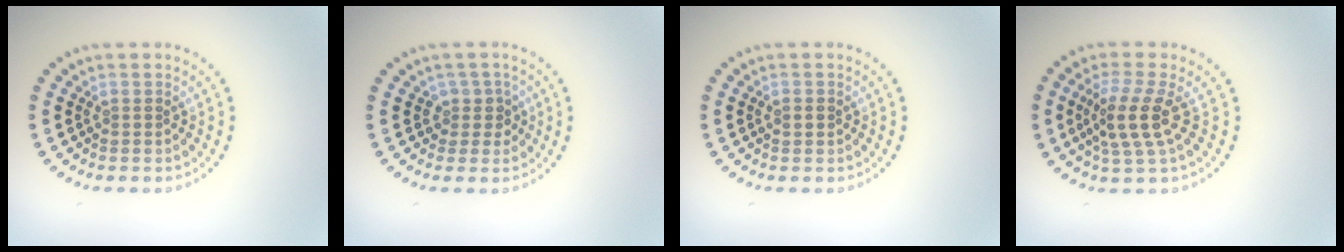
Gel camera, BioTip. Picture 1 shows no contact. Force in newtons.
{"total": 1.9, "press": 1.4, "slide": 1.2}
{"total": 1.1, "press": 1.1, "slide": 0.2}
{"total": 3.7, "press": 3.2, "slide": 1.9}